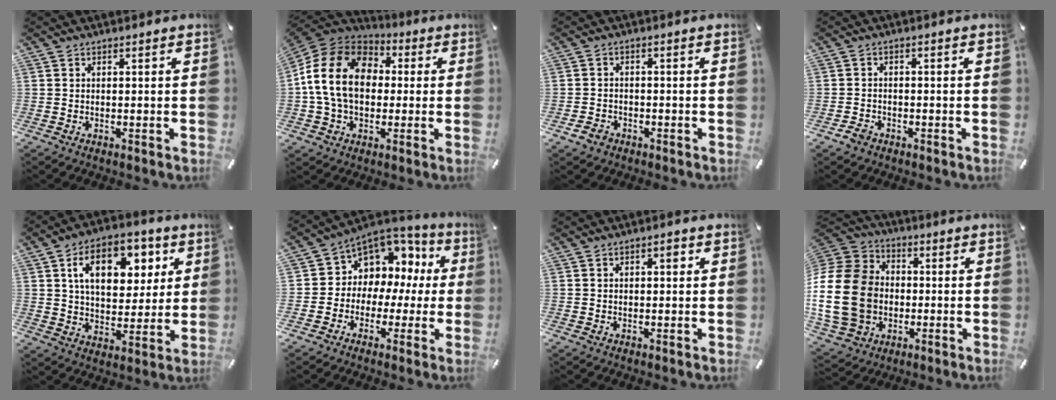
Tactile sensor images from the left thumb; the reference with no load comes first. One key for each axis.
{"total": 17.3, "fx": 0.1, "fy": 13.5, "fz": 10.8, "tx": -0.229, "ty": 0.021, "tz": -0.002}
{"total": 2.9, "fx": -1.9, "fy": 1.9, "fz": 0.8, "tx": -0.020, "ty": 0.007, "tz": -0.040}
{"total": 2.3, "fx": -1.8, "fy": 1.3, "fz": 0.6, "tx": -0.010, "ty": 0.010, "tz": -0.036}
{"total": 14.8, "fx": 6.0, "fy": 9.7, "fz": 9.4, "tx": -0.135, "ty": -0.012, "tz": 0.102}
{"total": 7.8, "fx": 2.2, "fy": 7.4, "fz": 1.5, "tx": -0.036, "ty": -0.038, "tz": 0.043}
{"total": 1.9, "fx": 0.5, "fy": 1.1, "fz": 1.5, "tx": -0.023, "ty": 0.006, "tz": 0.004}
{"total": 23.5, "fx": -3.2, "fy": 19.0, "fz": 13.4, "tx": -0.276, "ty": 0.024, "tz": -0.052}